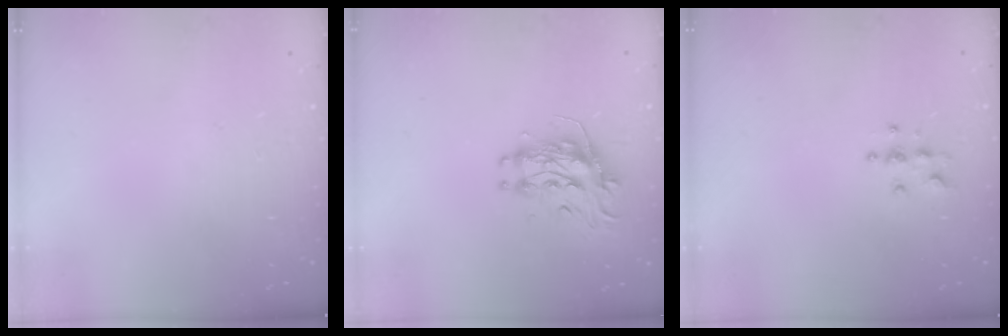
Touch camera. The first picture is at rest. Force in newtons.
{"total": 10.1, "press": 10.0, "slide": 0.9}
{"total": 3.9, "press": 3.8, "slide": 0.4}